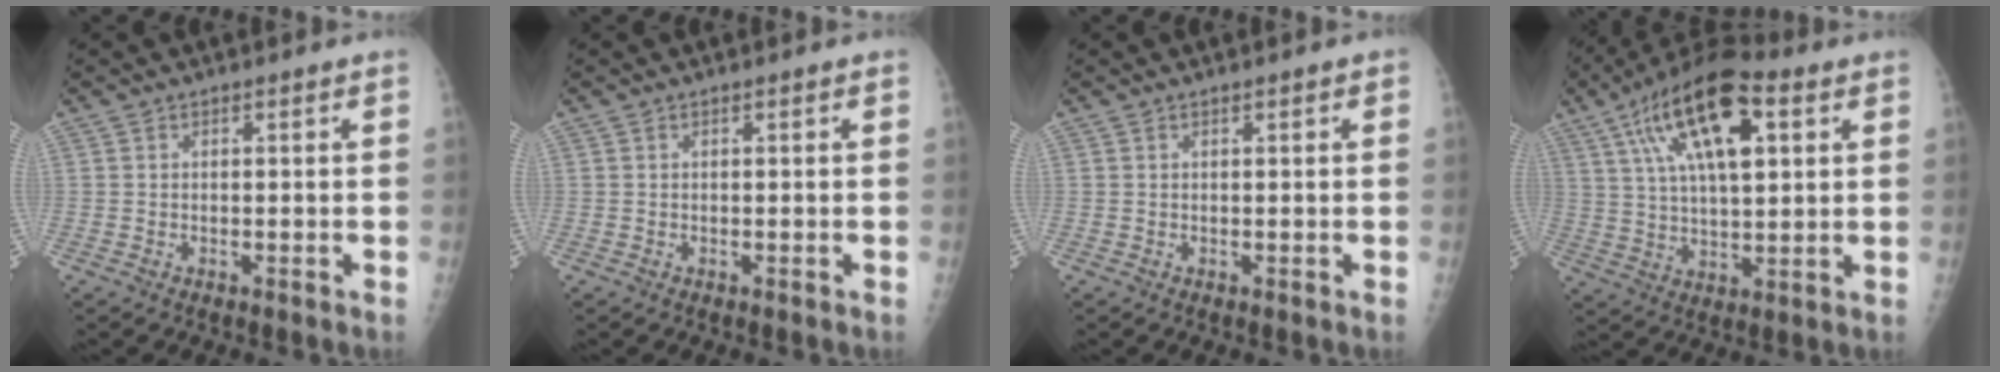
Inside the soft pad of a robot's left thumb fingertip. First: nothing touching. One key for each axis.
{"total": 0.0}
{"total": 0.7, "fx": 0.3, "fy": 0.2, "fz": 0.6, "tx": -0.009, "ty": 0.001, "tz": 0.003}
{"total": 18.7, "fx": 7.4, "fy": 7.8, "fz": 15.3, "tx": -0.258, "ty": 0.001, "tz": 0.124}